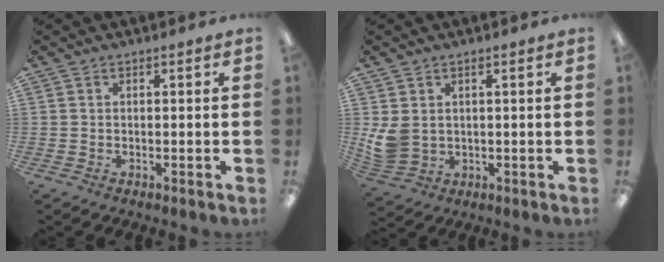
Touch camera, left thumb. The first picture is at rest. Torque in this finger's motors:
{"motor_torque": [-0.08, 0.44, 0.38, -0.37, 0.06]}